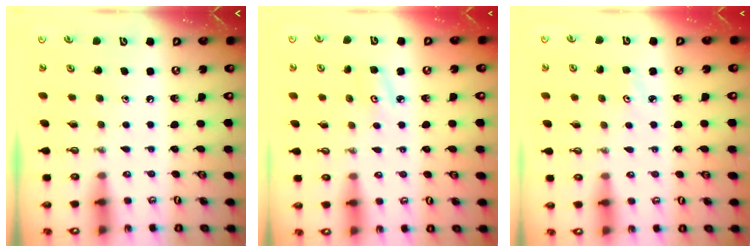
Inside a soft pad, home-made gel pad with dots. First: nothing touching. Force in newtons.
{"total": 3.6, "press": 3.6, "slide": 0.4}
{"total": 2.2, "press": 2.1, "slide": 0.3}